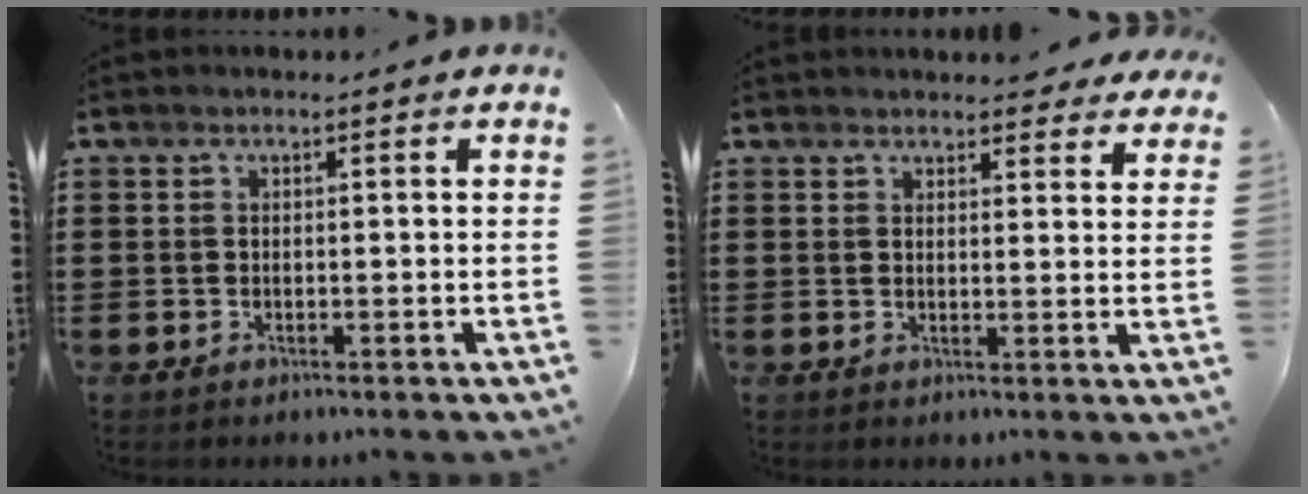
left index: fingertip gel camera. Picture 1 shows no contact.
{"total": 3.2, "force": [3.0, 0.7, 0.6], "torque": [-0.005, -0.012, 0.054]}